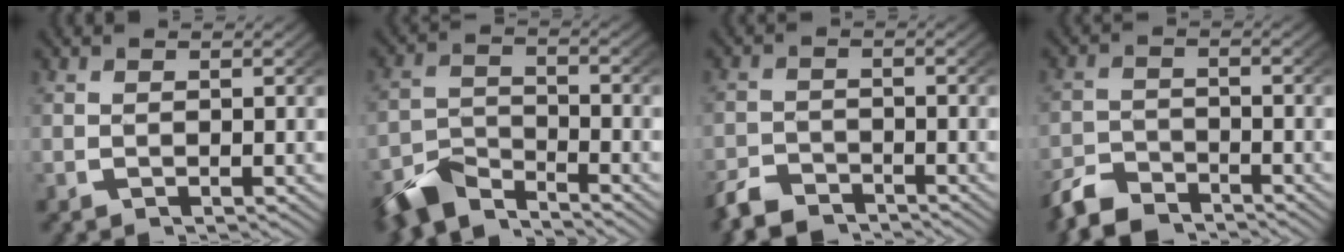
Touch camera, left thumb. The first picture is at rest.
{"total": 6.2, "force": [-5.1, 2.5, 2.6], "torque": [-0.042, -0.014, -0.093]}
{"total": 3.9, "force": [-3.6, 1.2, 0.7], "torque": [-0.016, -0.018, -0.062]}
{"total": 4.6, "force": [-4.2, 1.5, 1.1], "torque": [-0.024, -0.017, -0.074]}